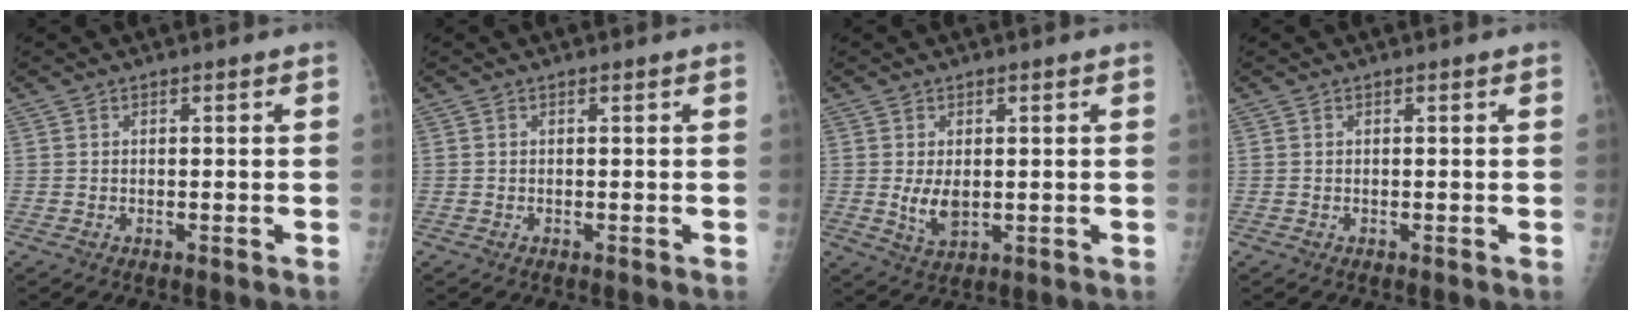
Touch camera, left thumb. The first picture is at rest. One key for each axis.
{"total": 0.0}
{"total": 4.6, "fx": 0.1, "fy": 2.7, "fz": 3.7, "tx": -0.063, "ty": -0.012, "tz": 0.009}
{"total": 0.0}